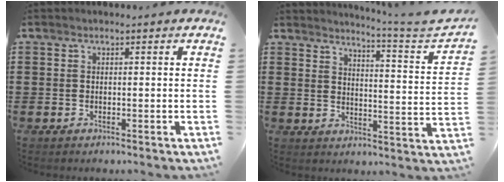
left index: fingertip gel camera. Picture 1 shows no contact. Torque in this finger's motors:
{"motor_torque": [-0.81, 0.92, -0.35, -0.01]}